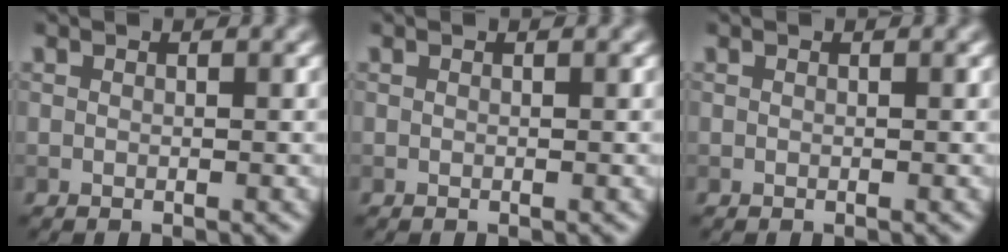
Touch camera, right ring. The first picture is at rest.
{"total": 0.0}
{"total": 0.0}